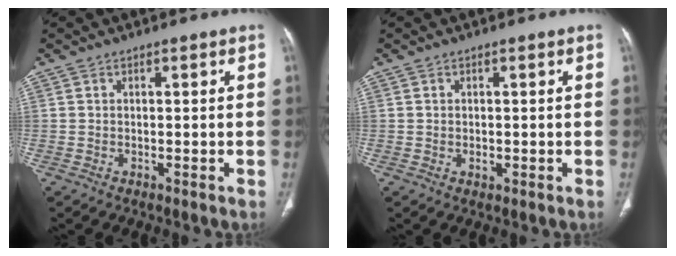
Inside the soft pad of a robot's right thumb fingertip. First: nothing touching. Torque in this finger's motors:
{"motor_torque": [-0.28, 0.01, -0.28, 0.15, 0.05]}